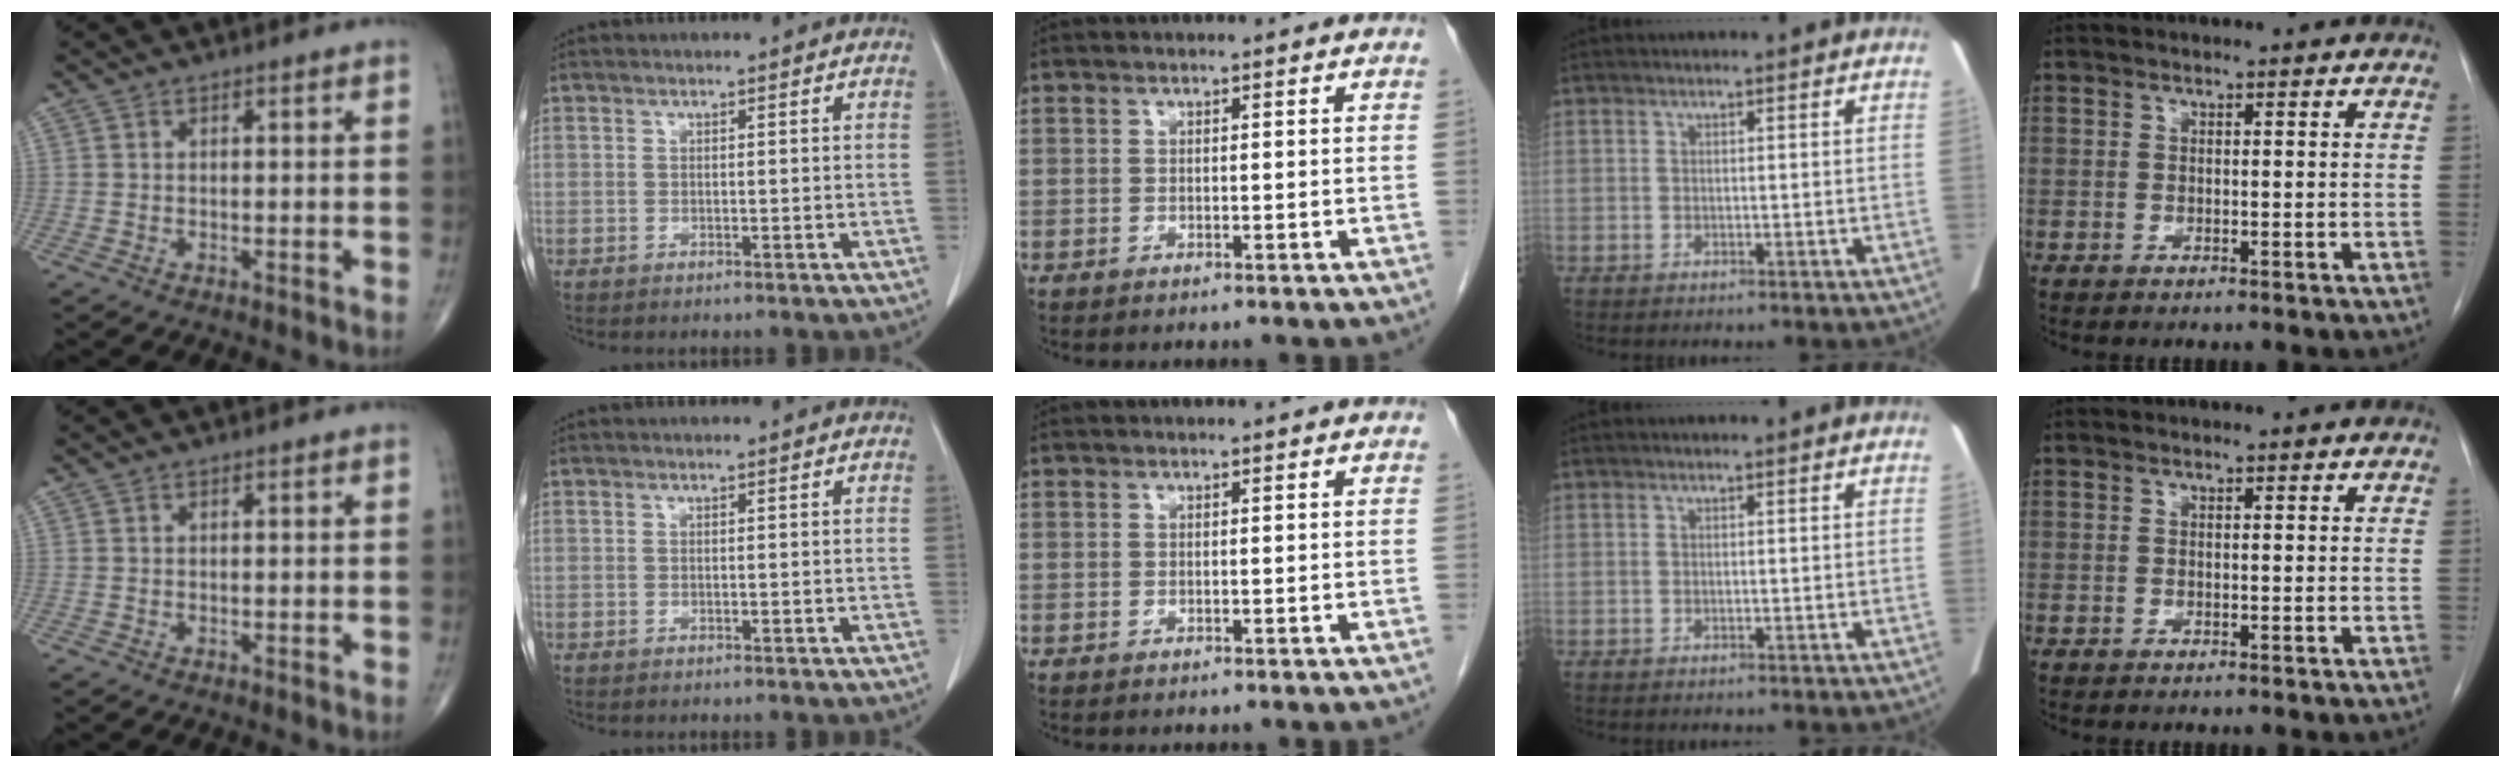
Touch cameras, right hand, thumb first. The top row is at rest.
{}